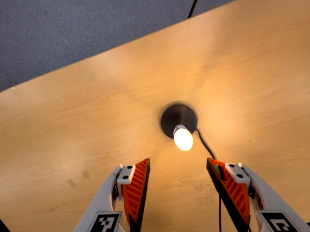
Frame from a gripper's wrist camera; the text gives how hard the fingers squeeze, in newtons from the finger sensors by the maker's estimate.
{"total": 0.0}